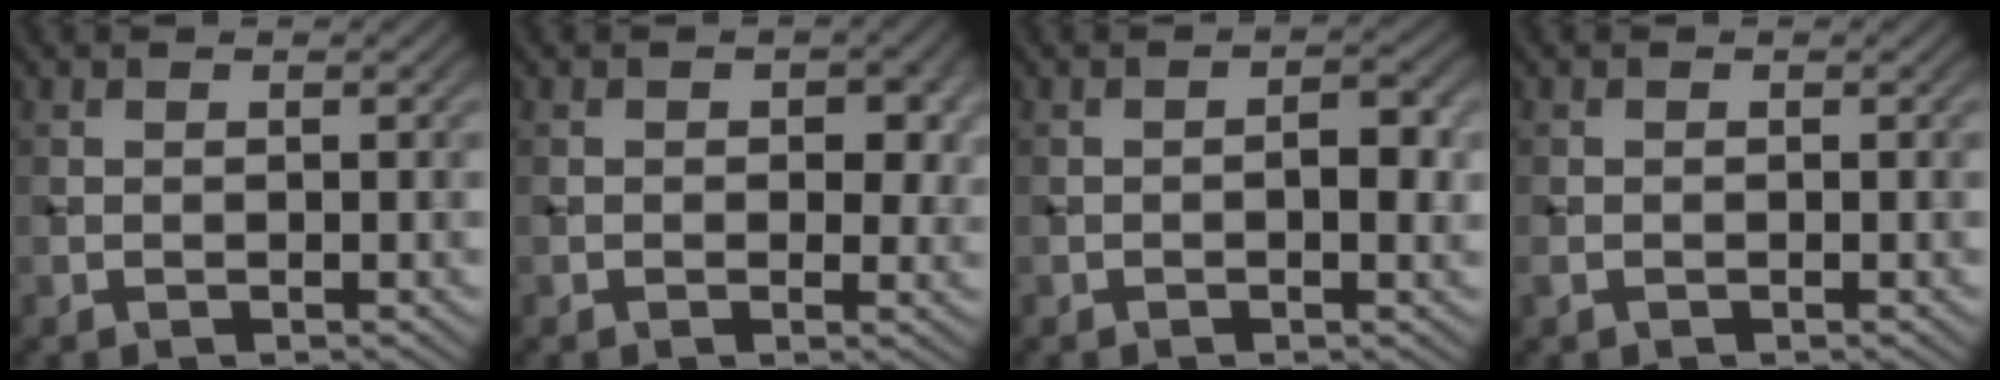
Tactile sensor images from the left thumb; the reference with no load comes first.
{"total": 3.4, "force": [0.4, 2.2, 2.5], "torque": [-0.036, -0.008, 0.005]}
{"total": 3.0, "force": [-0.4, 1.2, 2.7], "torque": [-0.032, 0.005, -0.010]}
{"total": 1.0, "force": [-0.5, 0.6, 0.5], "torque": [-0.013, -0.002, -0.011]}